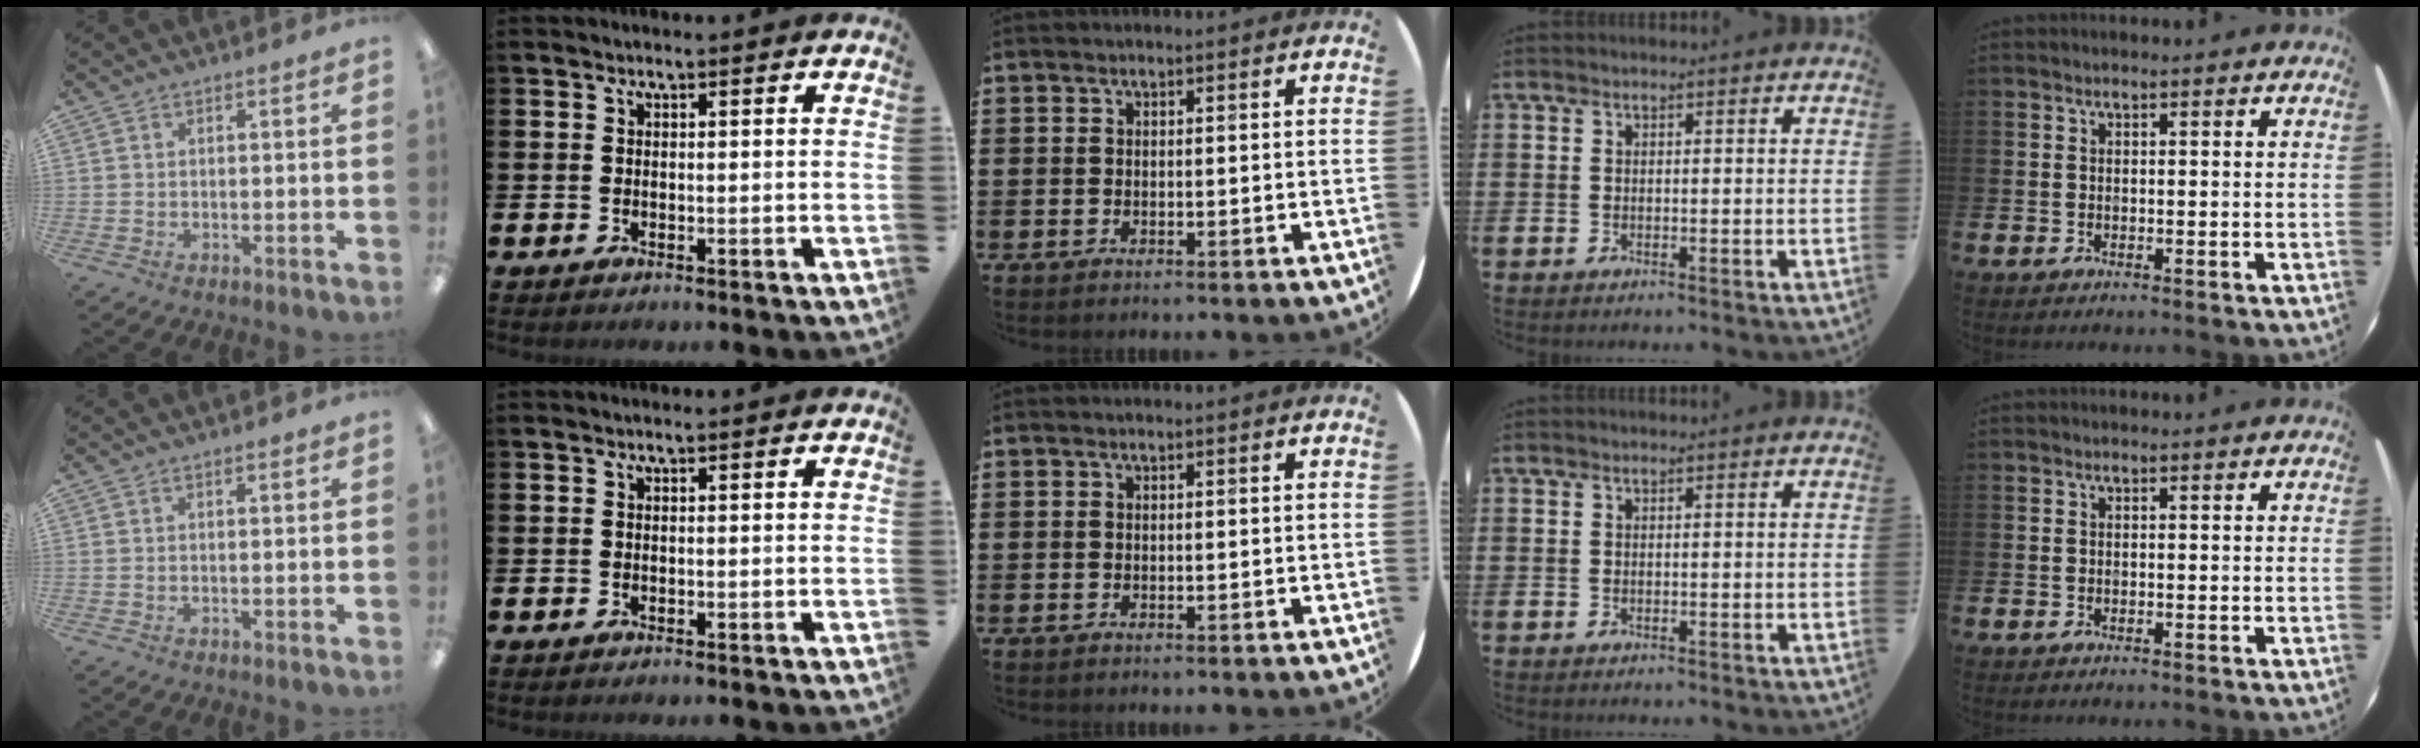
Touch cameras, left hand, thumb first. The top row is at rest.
{"thumb": {"total": 0.8, "force": [0.4, 0.1, 0.6], "torque": [-0.013, 0.001, 0.008]}}